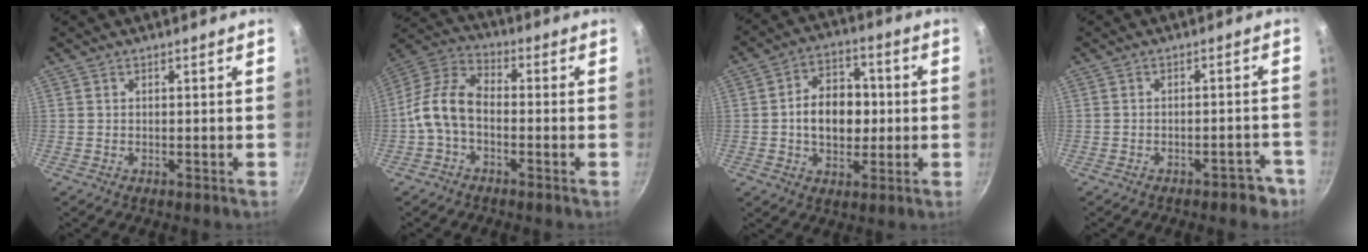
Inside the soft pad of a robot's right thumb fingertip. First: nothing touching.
{"total": 10.4, "force": [-2.0, 6.4, 7.9], "torque": [-0.158, 0.036, -0.050]}
{"total": 11.9, "force": [-0.2, 8.3, 8.6], "torque": [-0.101, 0.020, -0.007]}
{"total": 4.5, "force": [-3.3, 2.1, 2.2], "torque": [-0.015, 0.035, -0.038]}